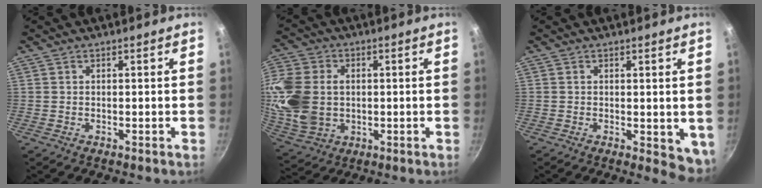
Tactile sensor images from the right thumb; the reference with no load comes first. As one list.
[{"total": 15.7, "force": [0.4, 11.9, 10.3], "torque": [-0.204, -0.002, 0.016]}, {"total": 5.0, "force": [0.0, 2.4, 4.4], "torque": [-0.047, -0.009, 0.003]}]